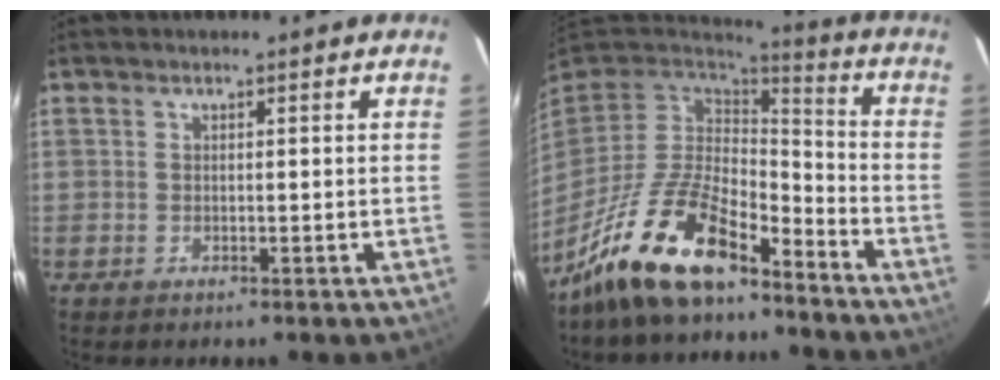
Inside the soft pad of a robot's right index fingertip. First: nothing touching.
{"total": 17.4, "force": [-12.5, 5.8, 10.6], "torque": [-0.223, -0.015, -0.232]}